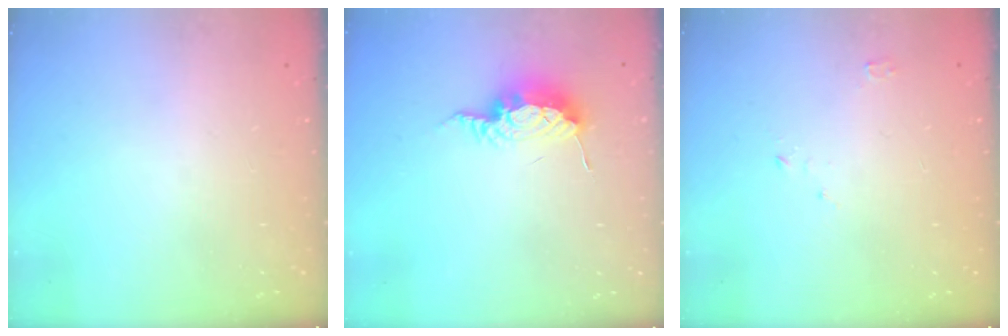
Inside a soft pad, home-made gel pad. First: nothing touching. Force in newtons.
{"total": 8.4, "press": 8.4, "slide": 0.4}
{"total": 2.5, "press": 2.5, "slide": 0.3}